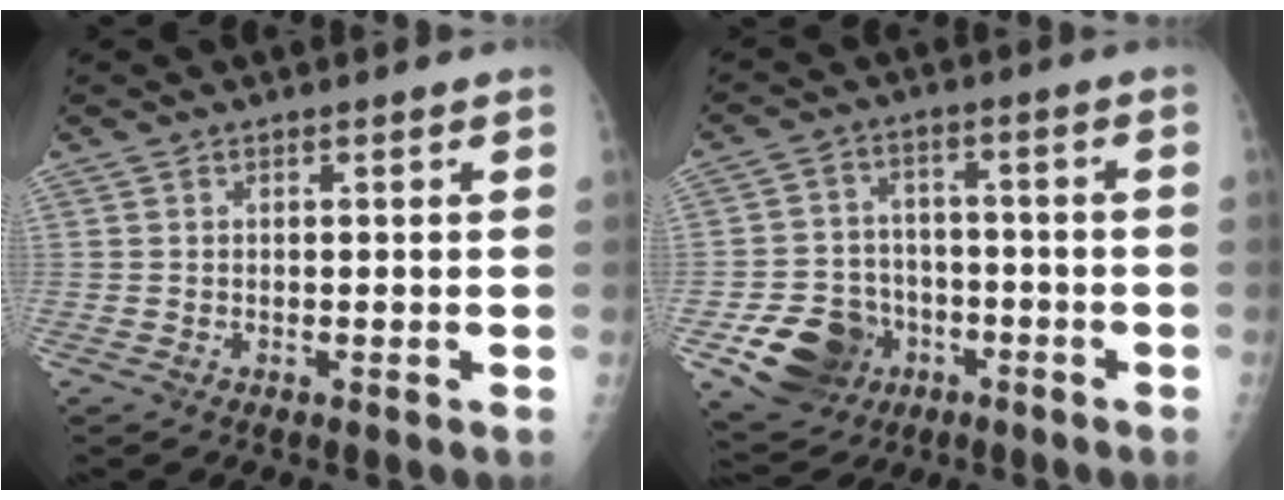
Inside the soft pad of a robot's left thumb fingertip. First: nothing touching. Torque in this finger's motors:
{"motor_torque": [-0.82, 1.21, 0.17, 0.14, 0.00]}